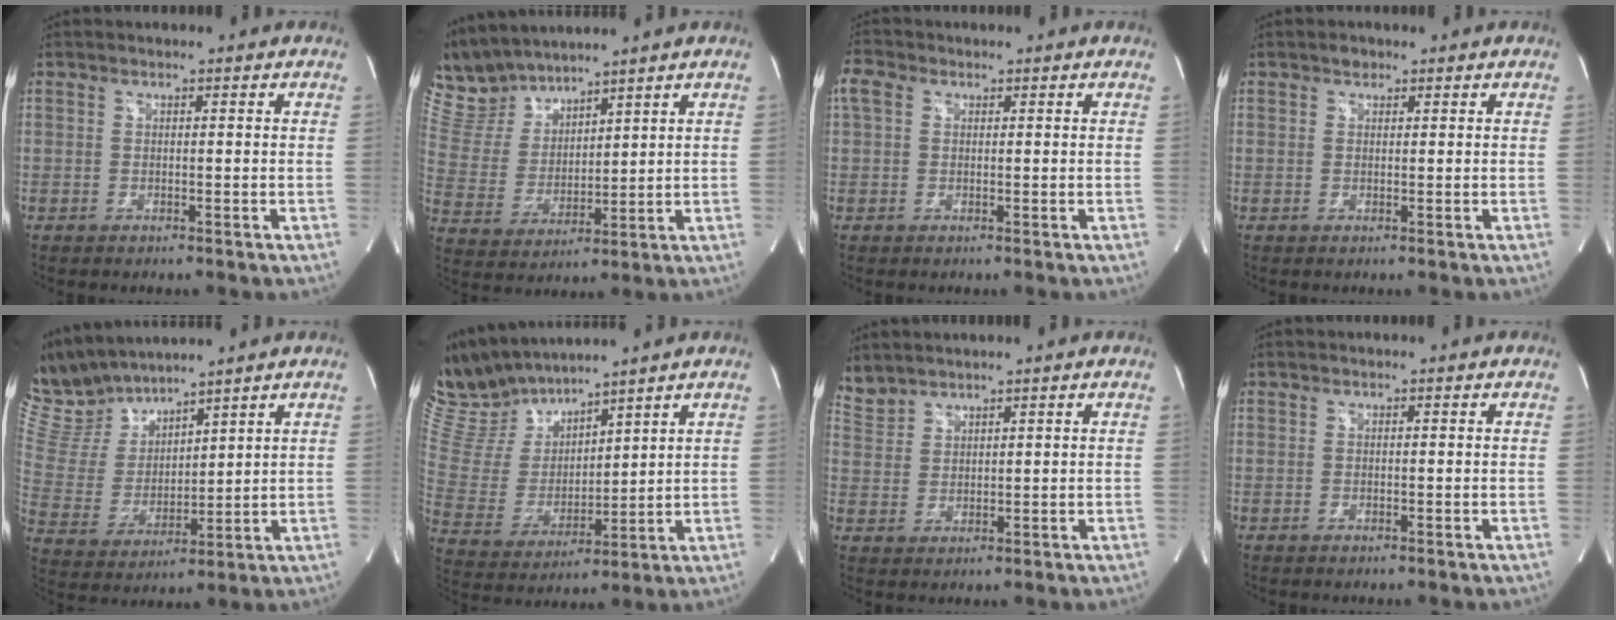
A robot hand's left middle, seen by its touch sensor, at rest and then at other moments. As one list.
[{"total": 9.6, "force": [9.2, 2.2, 1.7], "torque": [-0.061, 0.018, 0.203]}, {"total": 2.9, "force": [1.1, 2.2, 1.6], "torque": [-0.051, 0.023, 0.023]}, {"total": 1.0, "force": [0.7, 0.7, 0.3], "torque": [-0.005, 0.000, 0.009]}, {"total": 11.5, "force": [10.9, 2.4, 2.9], "torque": [-0.082, 0.014, 0.232]}, {"total": 12.6, "force": [11.8, 2.9, 3.3], "torque": [-0.090, 0.012, 0.252]}, {"total": 3.8, "force": [3.7, 0.8, 0.0], "torque": [-0.011, 0.015, 0.084]}, {"total": 0.0}]